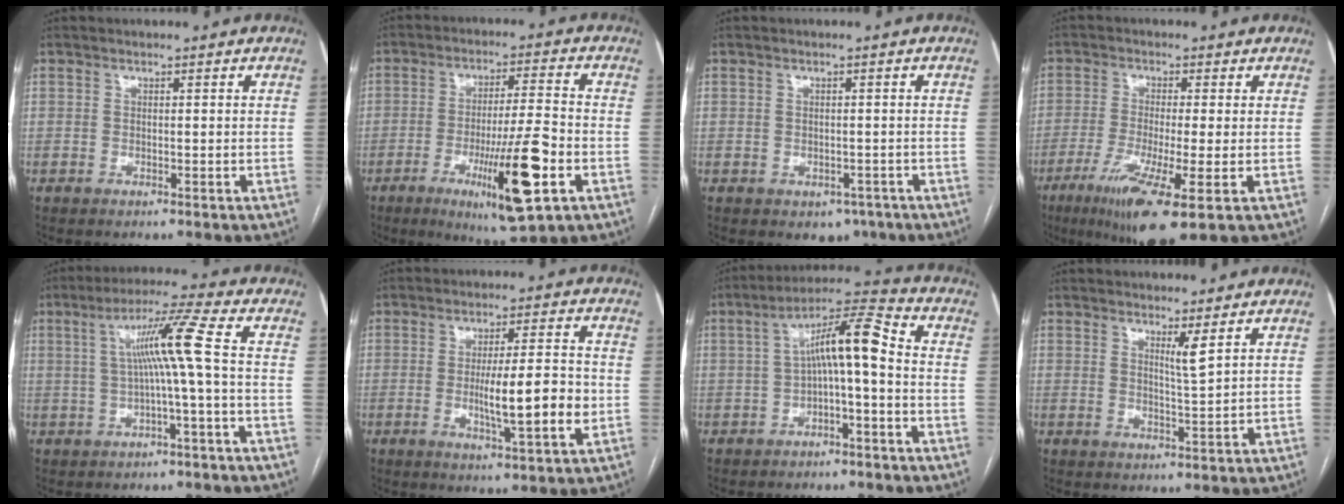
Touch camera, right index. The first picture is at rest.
{"total": 13.9, "force": [-5.2, 1.4, 12.8], "torque": [-0.215, -0.018, -0.078]}
{"total": 3.3, "force": [-1.7, 2.5, 1.3], "torque": [-0.003, 0.004, -0.011]}
{"total": 11.5, "force": [-5.2, 0.4, 10.2], "torque": [-0.186, -0.039, -0.087]}
{"total": 8.1, "force": [0.1, -1.6, 7.9], "torque": [-0.137, 0.018, 0.008]}
{"total": 9.9, "force": [-1.7, 0.9, 9.7], "torque": [-0.156, -0.006, -0.027]}
{"total": 9.2, "force": [-0.5, 1.2, 9.1], "torque": [-0.152, 0.039, -0.012]}
{"total": 2.7, "force": [1.6, -0.5, 2.0], "torque": [-0.037, -0.017, 0.032]}